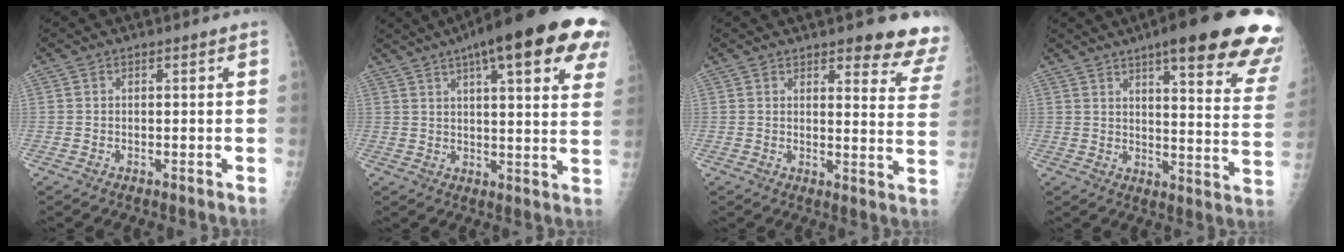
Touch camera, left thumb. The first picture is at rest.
{"total": 24.9, "force": [13.8, 6.1, 19.7], "torque": [-0.248, 0.003, 0.172]}
{"total": 11.8, "force": [10.1, 2.8, 5.4], "torque": [-0.023, -0.066, 0.095]}
{"total": 25.4, "force": [16.9, 4.8, 18.3], "torque": [-0.197, -0.060, 0.204]}